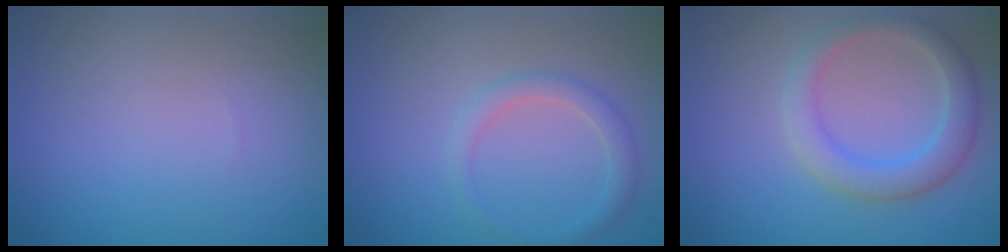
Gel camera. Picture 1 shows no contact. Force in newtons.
{"total": 1.7, "press": 1.7, "slide": 0.1}
{"total": 3.4, "press": 3.4, "slide": 0.4}